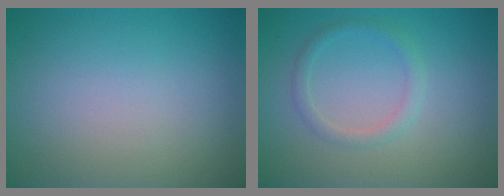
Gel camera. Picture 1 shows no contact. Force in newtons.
{"total": 1.6, "press": 1.6, "slide": 0.1}